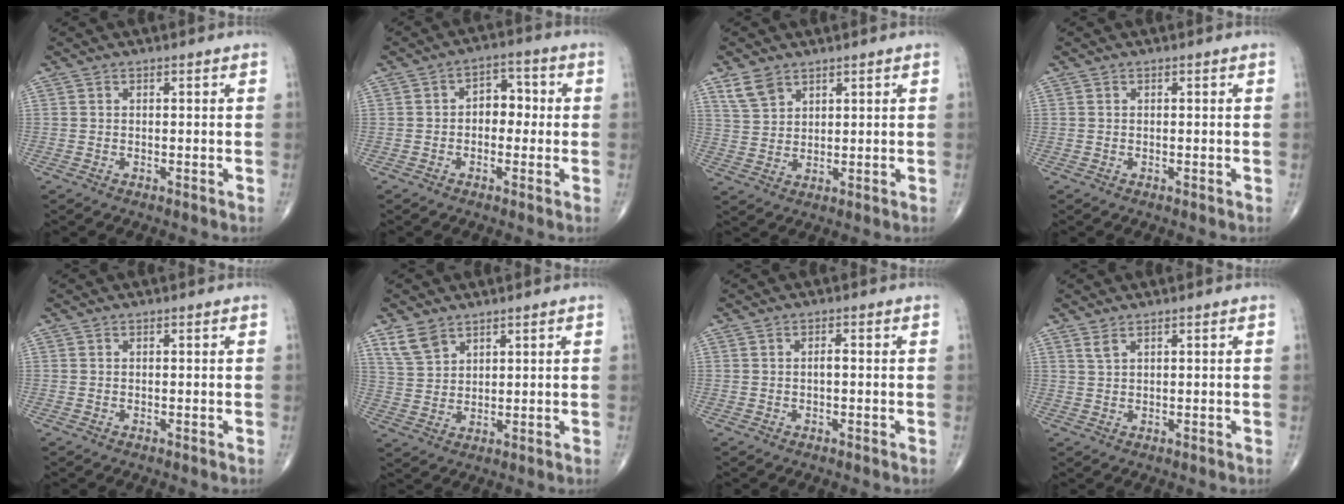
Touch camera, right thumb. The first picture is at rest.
{"total": 5.7, "force": [0.0, 4.0, 4.1], "torque": [-0.031, 0.020, -0.010]}
{"total": 4.8, "force": [3.3, 2.9, 1.9], "torque": [-0.027, -0.013, 0.072]}
{"total": 0.0}
{"total": 0.0}
{"total": 5.2, "force": [3.6, 3.0, 2.2], "torque": [-0.033, -0.015, 0.080]}
{"total": 1.0, "force": [-0.1, 0.4, 1.0], "torque": [-0.018, 0.001, -0.004]}
{"total": 1.5, "force": [1.1, 0.3, 0.9], "torque": [-0.020, 0.000, 0.027]}